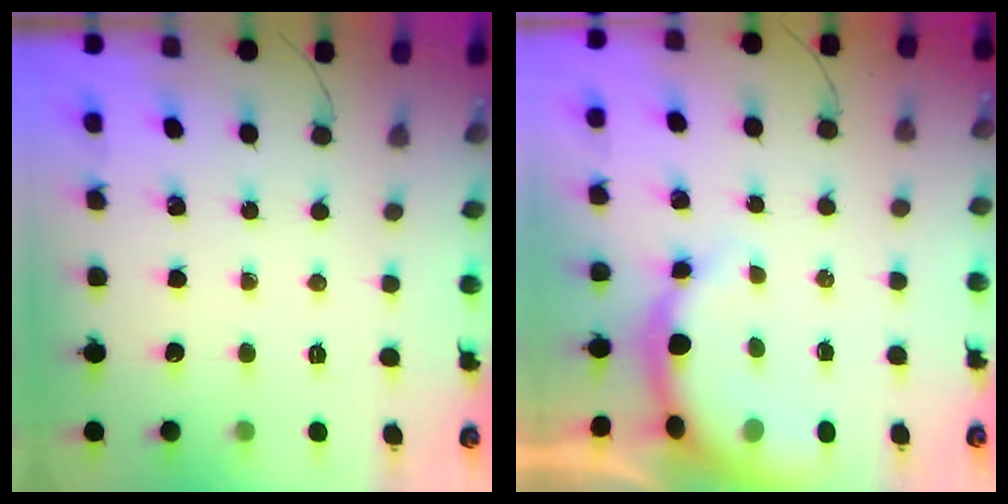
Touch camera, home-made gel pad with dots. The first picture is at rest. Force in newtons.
{"total": 8.3, "press": 8.2, "slide": 1.5}